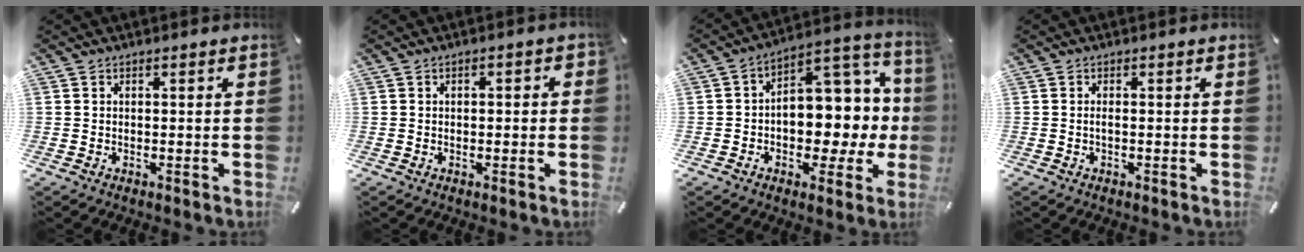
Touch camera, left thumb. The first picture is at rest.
{"total": 1.5, "force": [-0.4, 0.9, 1.1], "torque": [-0.018, 0.005, -0.008]}
{"total": 12.1, "force": [1.1, 9.0, 8.0], "torque": [-0.075, -0.034, 0.024]}
{"total": 0.8, "force": [-0.2, 0.1, 0.8], "torque": [-0.016, -0.002, -0.003]}